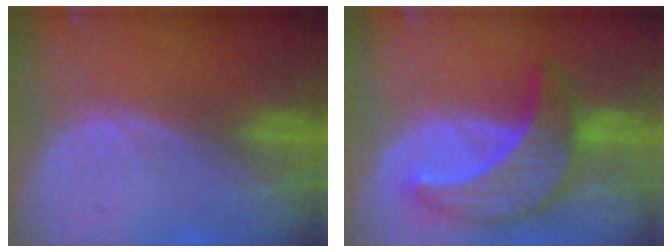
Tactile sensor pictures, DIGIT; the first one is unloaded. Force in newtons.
{"total": 9.7, "press": 9.7, "slide": 0.7}